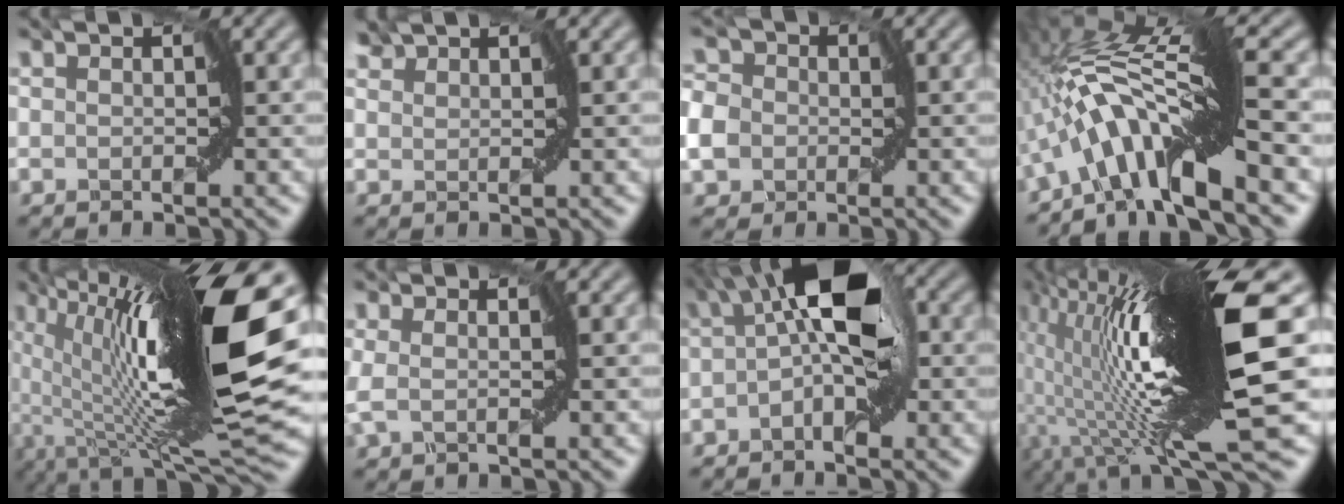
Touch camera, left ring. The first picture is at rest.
{"total": 1.1, "force": [0.9, 0.7, 0.1], "torque": [-0.002, 0.003, 0.011]}
{"total": 7.5, "force": [-2.6, 6.2, 3.2], "torque": [-0.075, -0.010, -0.069]}
{"total": 9.5, "force": [-2.9, 1.5, 9.0], "torque": [-0.144, 0.022, -0.052]}
{"total": 16.8, "force": [2.7, 4.0, 16.1], "torque": [-0.256, 0.006, 0.044]}
{"total": 1.6, "force": [0.1, 1.0, 1.3], "torque": [-0.035, 0.003, -0.007]}
{"total": 7.4, "force": [0.7, 3.0, 6.7], "torque": [-0.105, 0.027, -0.008]}
{"total": 17.1, "force": [1.1, 2.9, 16.8], "torque": [-0.292, 0.017, 0.031]}